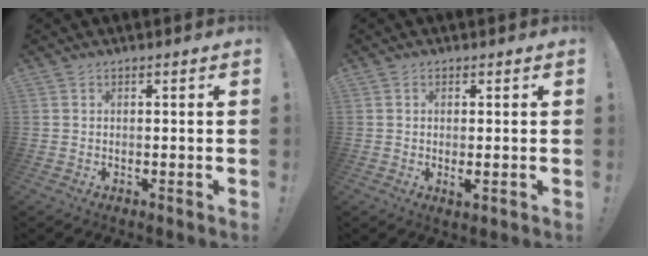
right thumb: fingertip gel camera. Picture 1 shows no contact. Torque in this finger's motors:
{"motor_torque": [-0.20, 0.08, 0.02, 0.26, -0.07]}